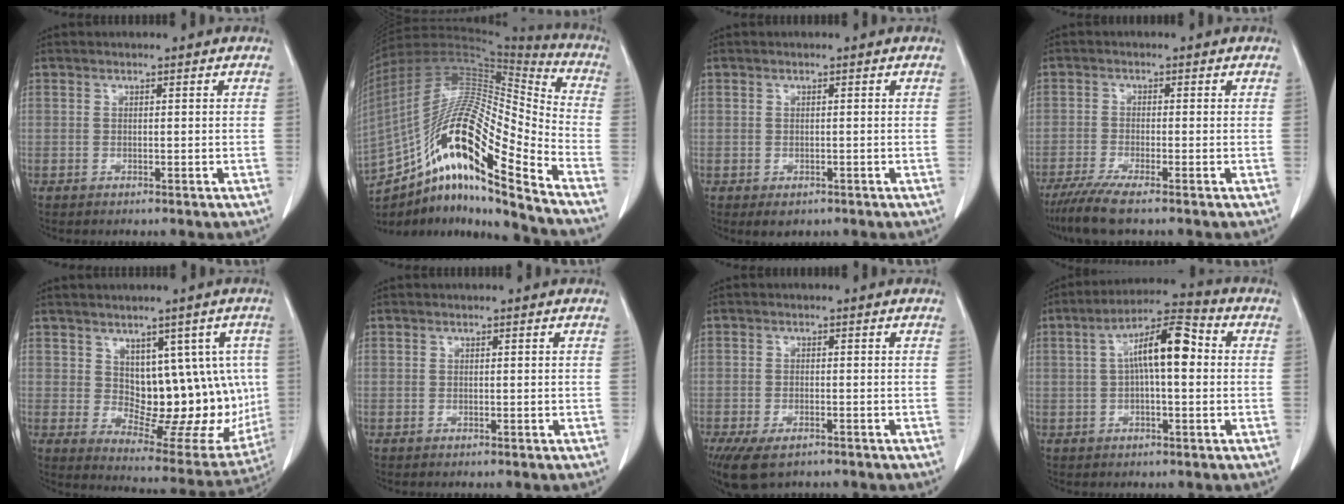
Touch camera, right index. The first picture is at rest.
{"total": 25.5, "force": [-15.0, 3.2, 20.3], "torque": [-0.391, -0.001, -0.269]}
{"total": 1.8, "force": [-0.9, 1.3, 0.8], "torque": [-0.007, 0.000, -0.002]}
{"total": 5.5, "force": [-4.1, -0.2, 3.6], "torque": [-0.065, -0.016, -0.077]}
{"total": 14.2, "force": [1.8, 7.9, 11.6], "torque": [-0.124, 0.012, 0.047]}
{"total": 0.0}
{"total": 7.4, "force": [-5.0, 3.3, 4.3], "torque": [-0.083, -0.011, -0.078]}
{"total": 9.8, "force": [1.1, 2.4, 9.4], "torque": [-0.168, 0.033, 0.013]}